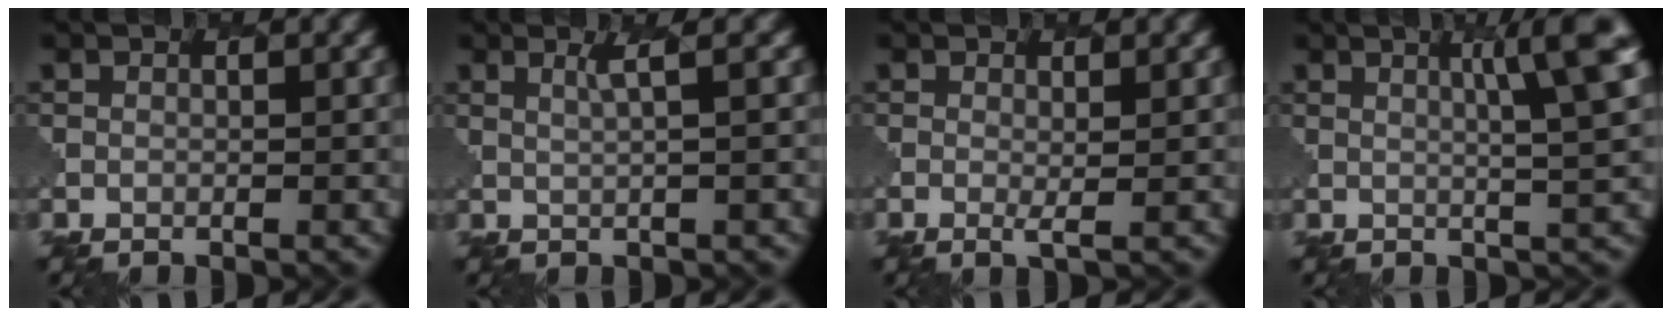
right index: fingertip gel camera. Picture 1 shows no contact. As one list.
[{"total": 2.2, "force": [1.1, 0.5, 1.8], "torque": [-0.028, 0.007, 0.021]}, {"total": 1.0, "force": [0.4, 0.1, 0.9], "torque": [-0.019, -0.006, 0.011]}, {"total": 5.8, "force": [2.0, 0.8, 5.4], "torque": [-0.070, 0.016, 0.037]}]